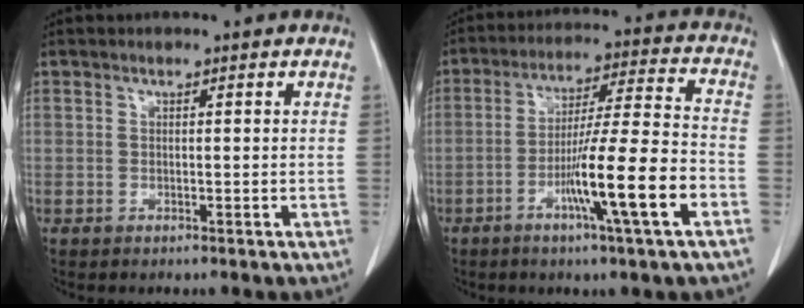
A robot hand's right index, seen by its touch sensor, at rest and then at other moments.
{"total": 13.6, "force": [-5.3, -0.7, 12.5], "torque": [-0.216, -0.007, -0.092]}